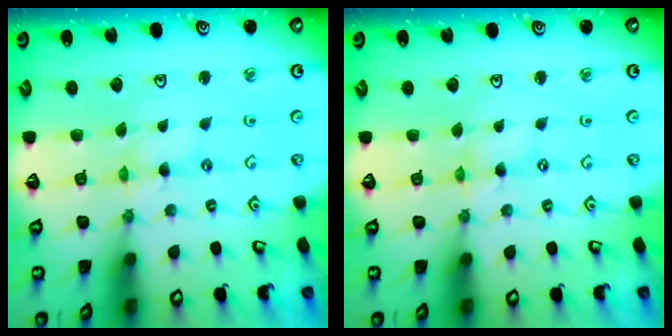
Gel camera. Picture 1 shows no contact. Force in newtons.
{"total": 0.0}